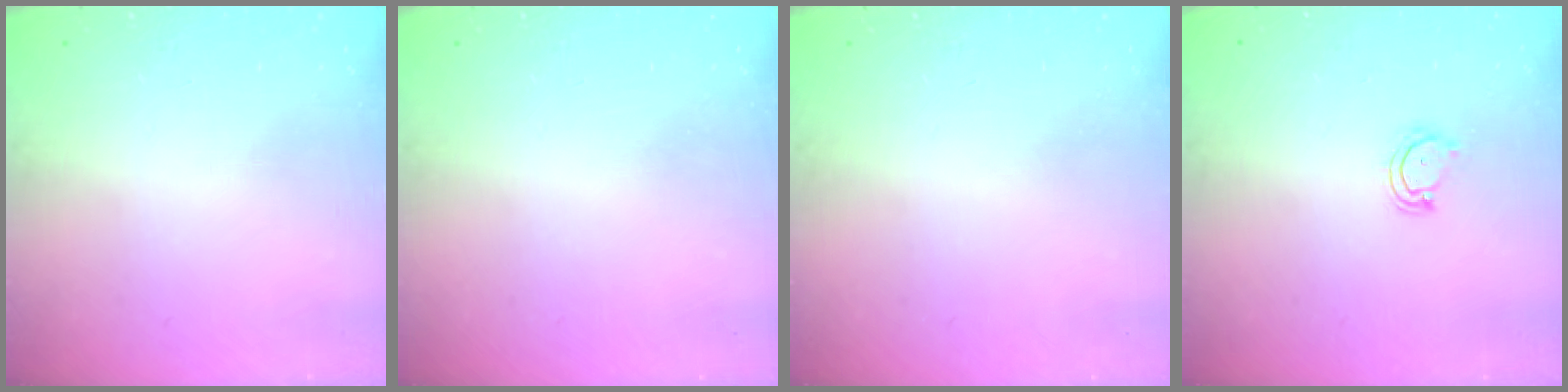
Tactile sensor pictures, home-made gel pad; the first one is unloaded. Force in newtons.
{"total": 0.0}
{"total": 0.0}
{"total": 3.6, "press": 3.6, "slide": 0.3}